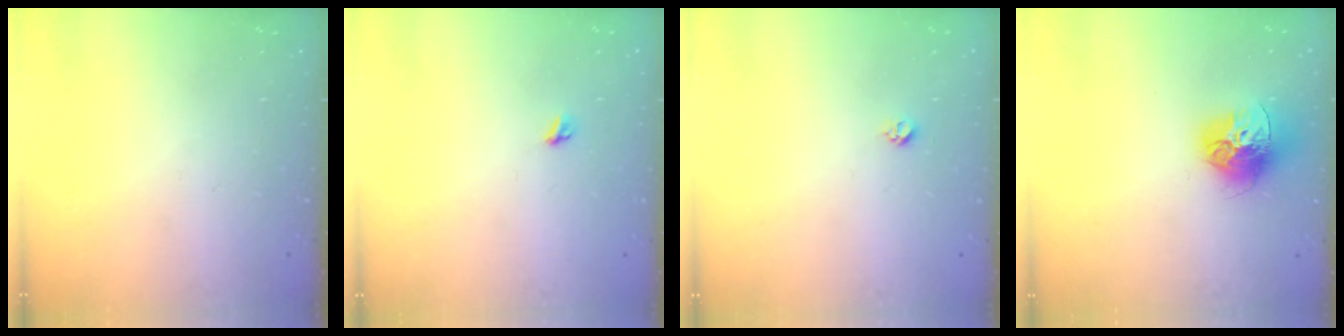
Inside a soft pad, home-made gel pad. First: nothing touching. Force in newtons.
{"total": 3.9, "press": 3.8, "slide": 0.5}
{"total": 3.3, "press": 3.3, "slide": 0.5}
{"total": 15.3, "press": 15.2, "slide": 1.7}